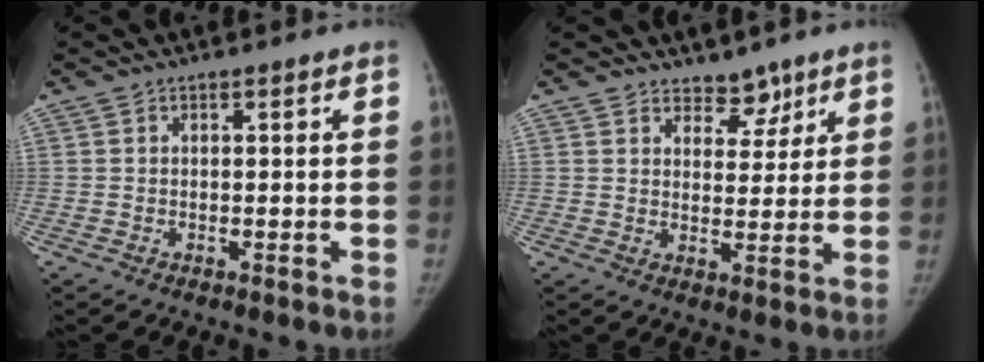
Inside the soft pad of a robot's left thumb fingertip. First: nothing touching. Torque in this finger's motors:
{"motor_torque": [-0.20, 0.02, -0.13, 0.19, -0.01]}